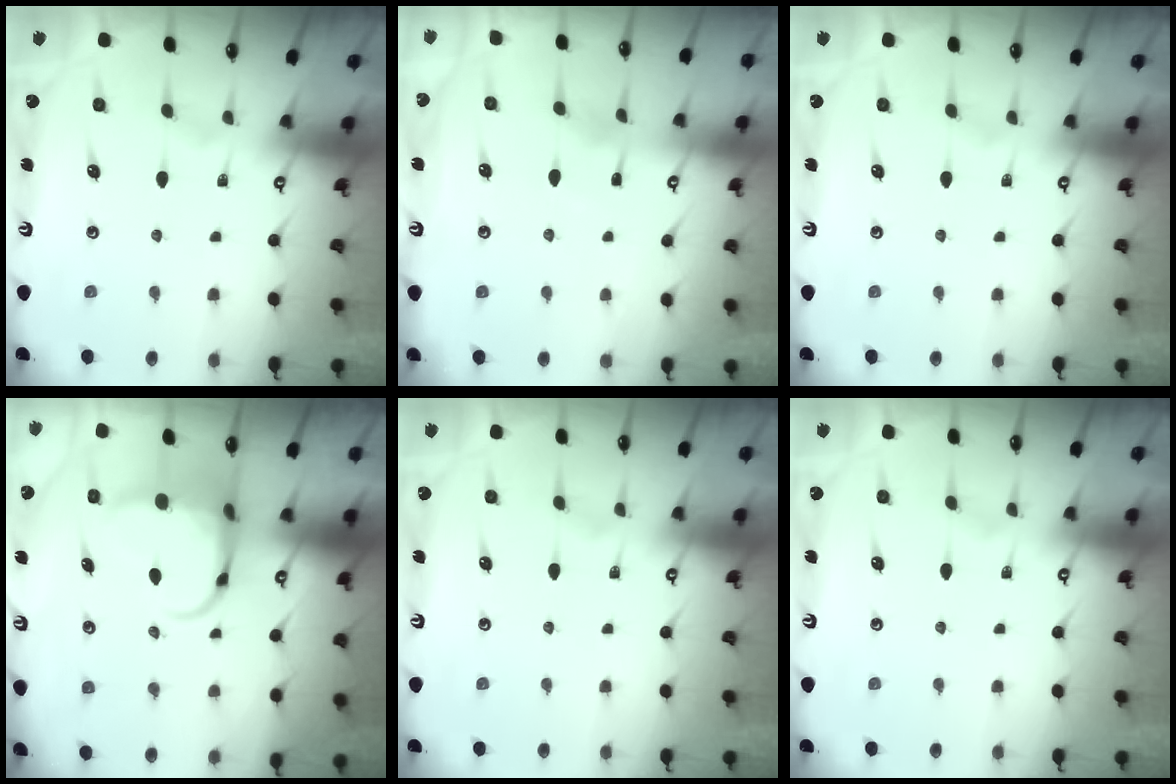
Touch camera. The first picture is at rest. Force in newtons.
{"total": 4.0, "press": 3.9, "slide": 0.6}
{"total": 0.0}
{"total": 6.8, "press": 6.6, "slide": 1.7}
{"total": 0.0}
{"total": 0.0}